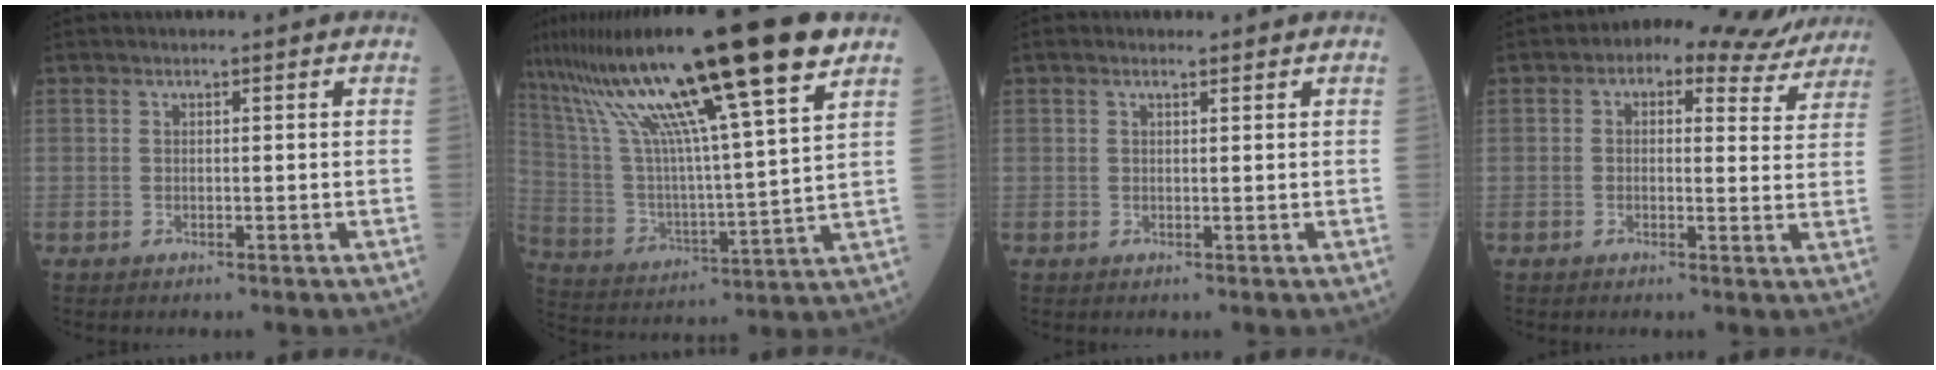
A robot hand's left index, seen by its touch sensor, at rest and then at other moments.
{"total": 25.0, "force": [16.3, 0.5, 18.9], "torque": [-0.343, 0.036, 0.281]}
{"total": 1.0, "force": [0.7, 0.3, 0.6], "torque": [-0.019, 0.007, 0.012]}
{"total": 11.2, "force": [8.7, 5.1, 4.8], "torque": [-0.048, 0.029, 0.086]}